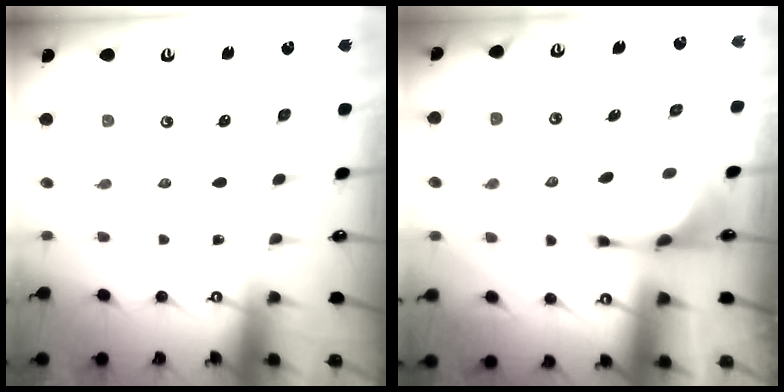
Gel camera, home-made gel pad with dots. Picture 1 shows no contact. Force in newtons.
{"total": 1.8, "press": 1.7, "slide": 0.4}